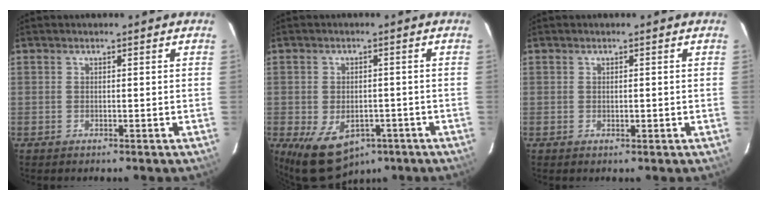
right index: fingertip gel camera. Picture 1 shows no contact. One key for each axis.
{"total": 10.6, "fx": -5.7, "fy": 6.6, "fz": 6.1, "tx": -0.108, "ty": -0.003, "tz": -0.073}
{"total": 0.9, "fx": -0.1, "fy": 0.4, "fz": 0.8, "tx": -0.014, "ty": -0.002, "tz": 0.001}